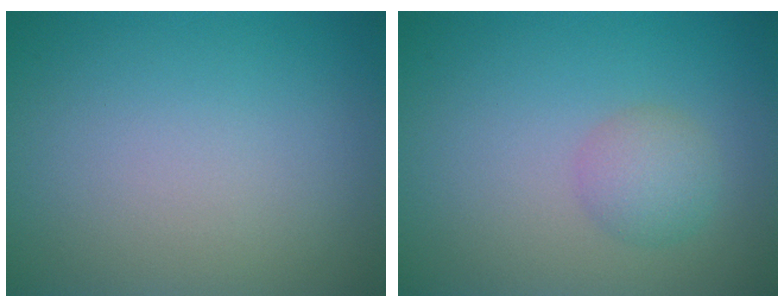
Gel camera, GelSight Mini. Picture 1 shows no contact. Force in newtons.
{"total": 2.3, "press": 2.3, "slide": 0.0}